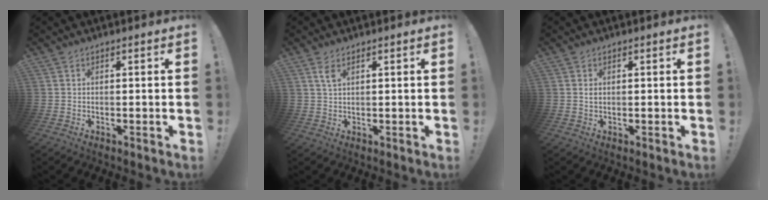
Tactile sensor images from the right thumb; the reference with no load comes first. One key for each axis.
{"total": 3.1, "fx": 1.5, "fy": 1.3, "fz": 2.4, "tx": -0.049, "ty": 0.001, "tz": 0.027}
{"total": 0.9, "fx": 0.3, "fy": 0.5, "fz": 0.6, "tx": -0.017, "ty": 0.004, "tz": 0.007}